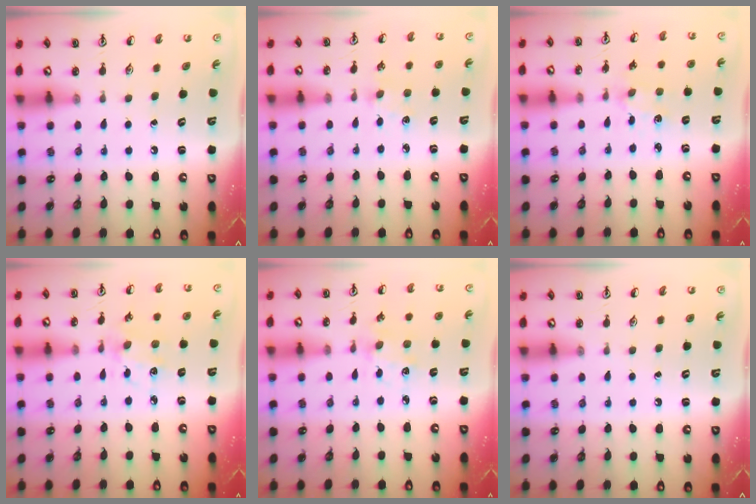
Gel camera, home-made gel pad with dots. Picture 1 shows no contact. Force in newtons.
{"total": 2.2, "press": 2.2, "slide": 0.4}
{"total": 1.8, "press": 1.8, "slide": 0.3}
{"total": 3.3, "press": 3.3, "slide": 0.7}
{"total": 3.3, "press": 3.3, "slide": 0.4}
{"total": 0.0}